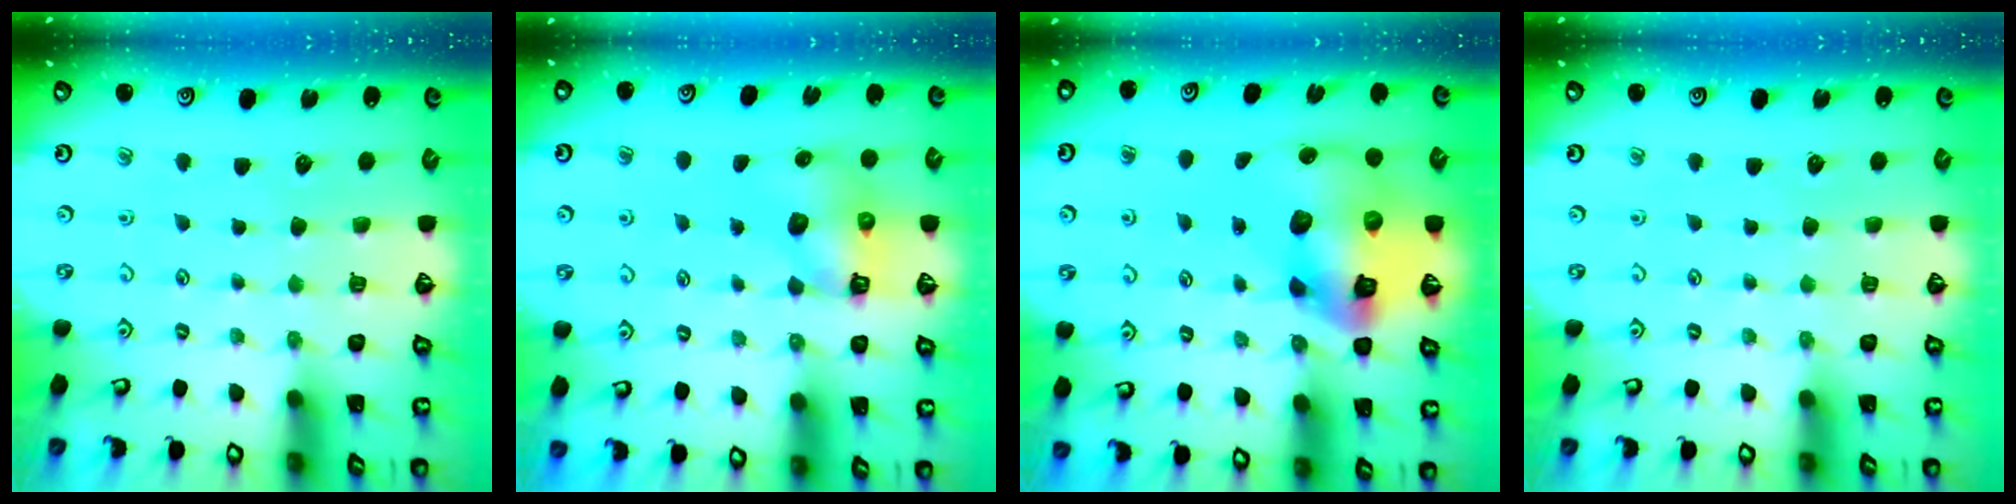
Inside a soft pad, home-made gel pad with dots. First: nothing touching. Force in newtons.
{"total": 6.6, "press": 6.5, "slide": 1.0}
{"total": 17.3, "press": 17.1, "slide": 2.6}
{"total": 0.0}